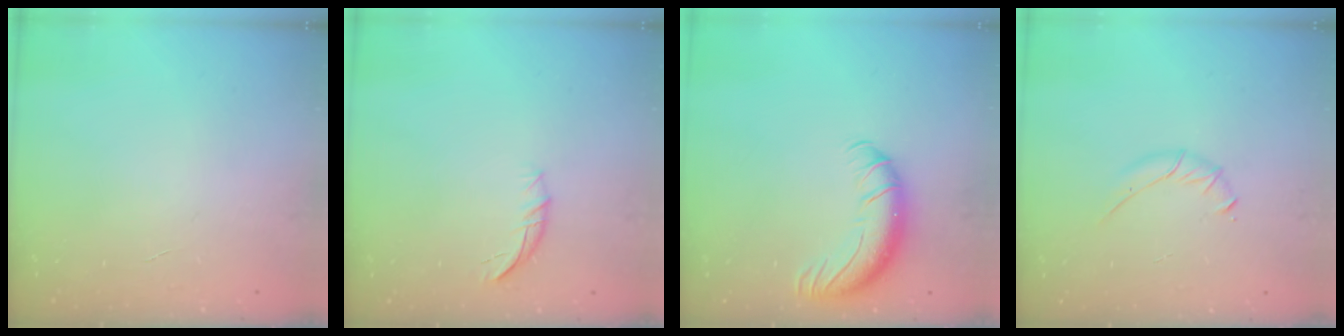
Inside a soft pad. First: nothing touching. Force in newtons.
{"total": 7.2, "press": 7.1, "slide": 1.4}
{"total": 11.2, "press": 10.8, "slide": 2.9}
{"total": 4.9, "press": 4.7, "slide": 1.3}